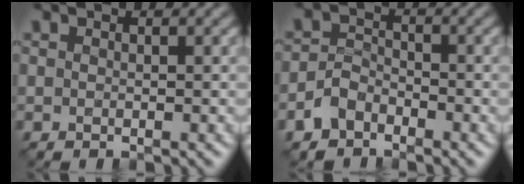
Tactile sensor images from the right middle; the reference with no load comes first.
{"total": 2.7, "force": [-1.9, 1.7, 1.0], "torque": [-0.017, 0.008, -0.043]}